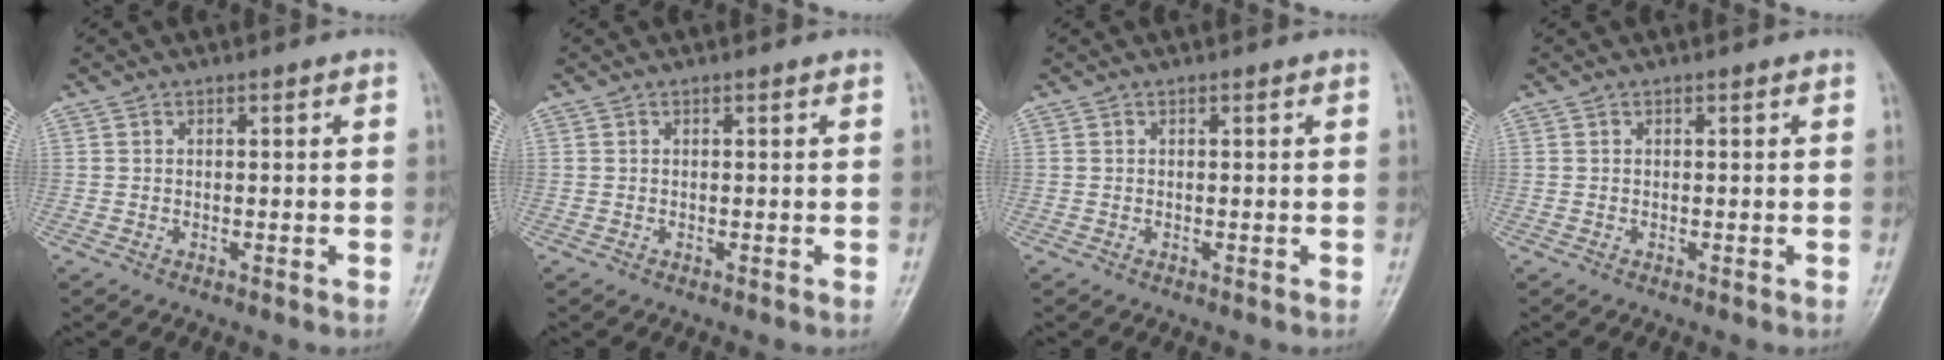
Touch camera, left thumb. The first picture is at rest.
{"total": 0.0}
{"total": 0.0}
{"total": 0.0}